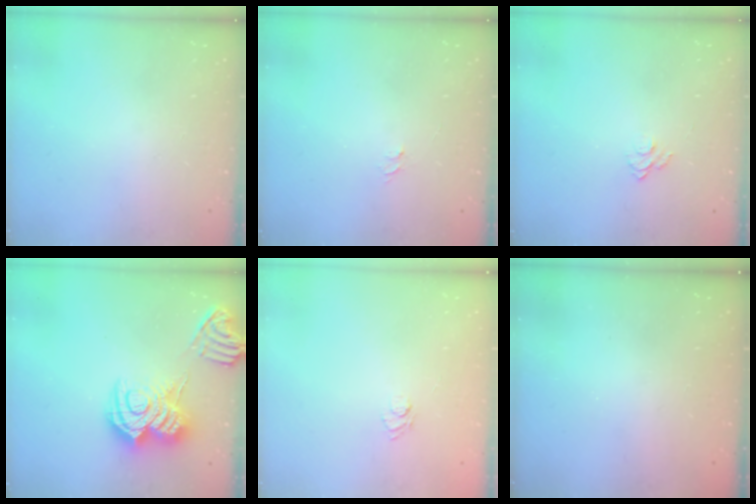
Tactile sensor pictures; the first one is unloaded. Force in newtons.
{"total": 3.5, "press": 3.4, "slide": 0.4}
{"total": 5.3, "press": 5.3, "slide": 0.5}
{"total": 16.4, "press": 16.3, "slide": 1.5}
{"total": 4.7, "press": 4.5, "slide": 1.4}
{"total": 2.4, "press": 2.3, "slide": 0.7}